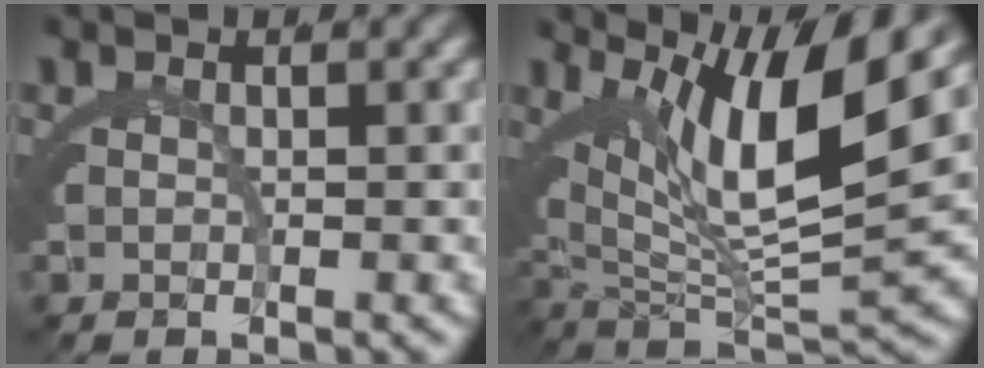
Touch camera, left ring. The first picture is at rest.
{"total": 11.5, "force": [3.8, 4.6, 9.9], "torque": [-0.157, 0.006, 0.065]}